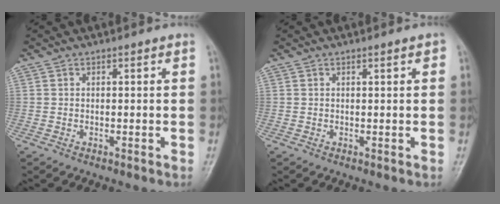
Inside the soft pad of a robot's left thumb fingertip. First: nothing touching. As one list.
[{"total": 1.1, "force": [0.4, 0.2, 0.9], "torque": [-0.013, 0.002, 0.005]}]